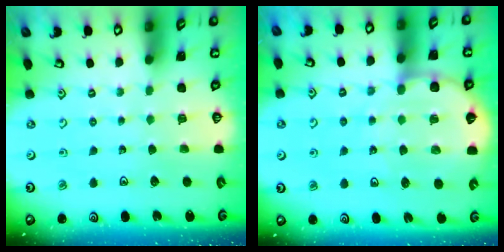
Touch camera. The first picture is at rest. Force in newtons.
{"total": 8.5, "press": 8.2, "slide": 2.2}